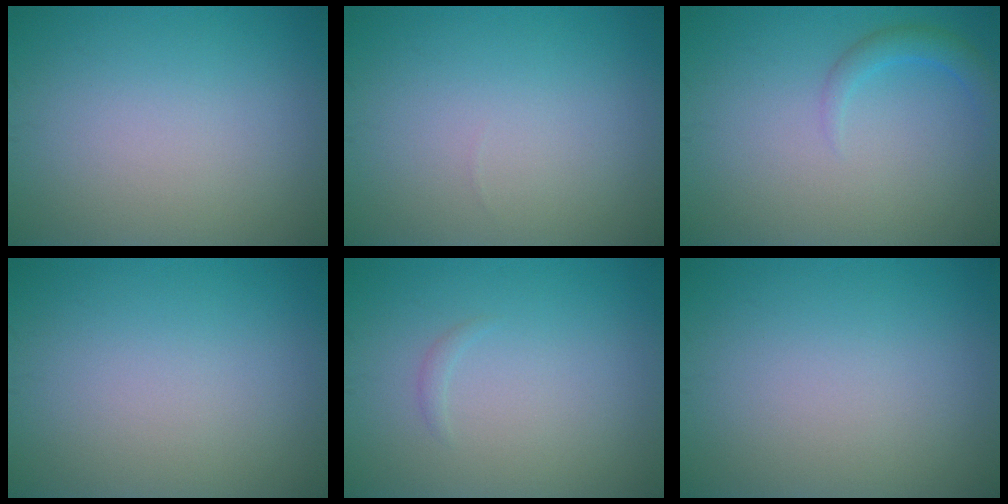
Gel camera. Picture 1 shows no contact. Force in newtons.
{"total": 0.0}
{"total": 1.8, "press": 1.8, "slide": 0.2}
{"total": 0.0}
{"total": 0.6, "press": 0.5, "slide": 0.1}
{"total": 0.0}